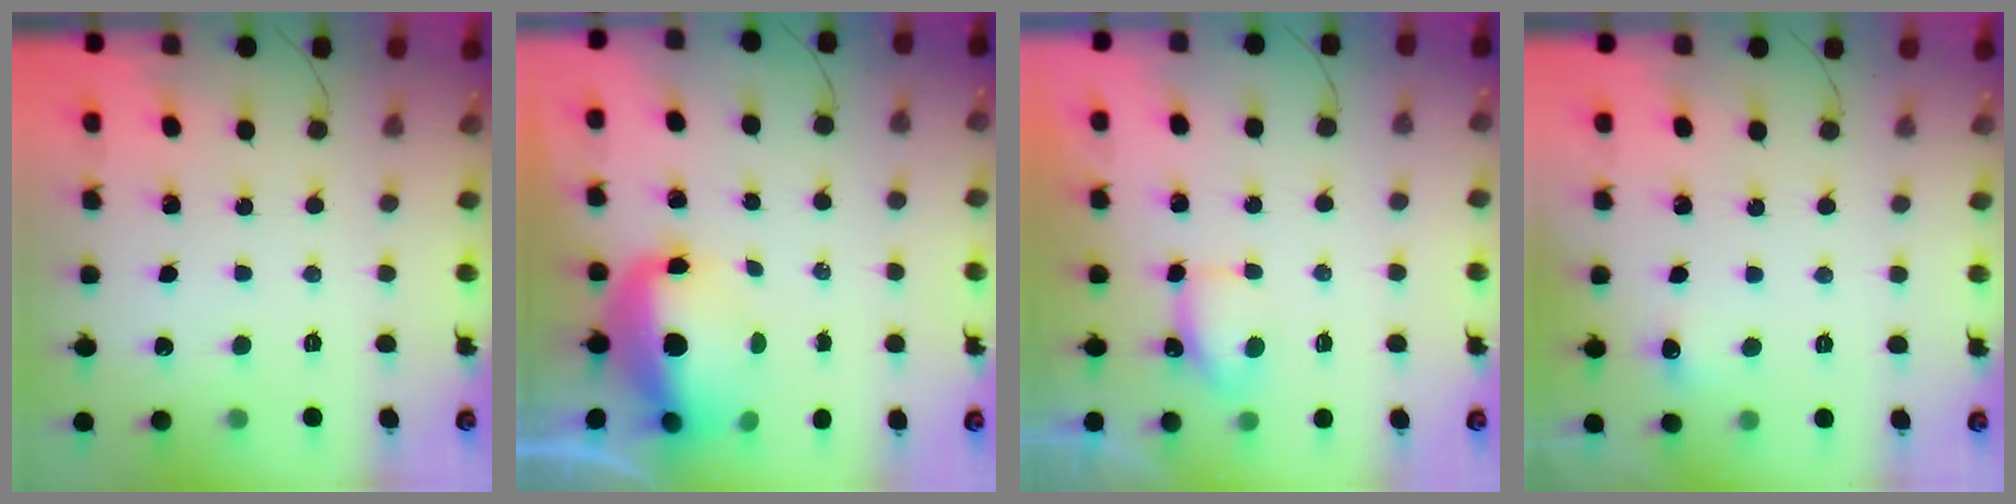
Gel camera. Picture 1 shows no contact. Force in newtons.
{"total": 11.4, "press": 11.2, "slide": 2.3}
{"total": 4.2, "press": 4.1, "slide": 1.0}
{"total": 5.0, "press": 4.8, "slide": 1.5}